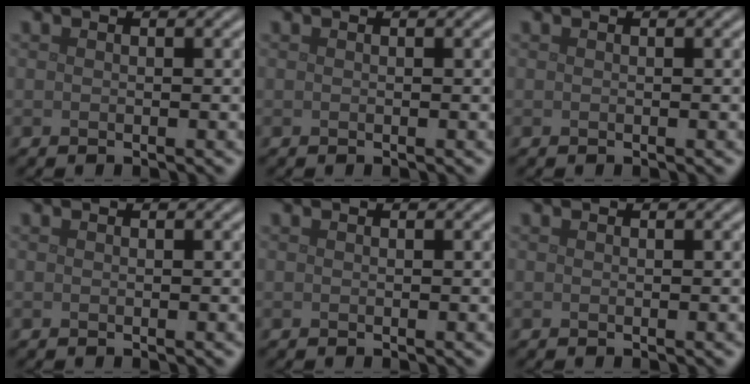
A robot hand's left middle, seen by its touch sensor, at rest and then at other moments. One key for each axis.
{"total": 0.0}
{"total": 0.0}
{"total": 0.0}
{"total": 0.0}
{"total": 0.0}